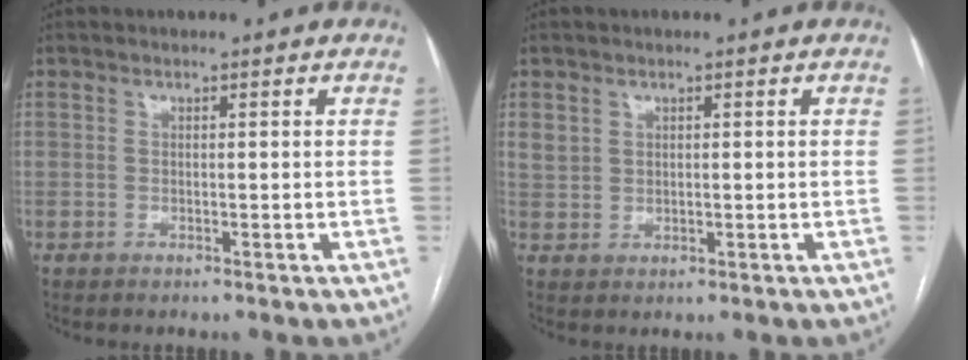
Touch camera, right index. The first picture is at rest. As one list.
[{"total": 2.3, "force": [1.0, 2.0, 0.7], "torque": [-0.015, 0.007, 0.025]}]